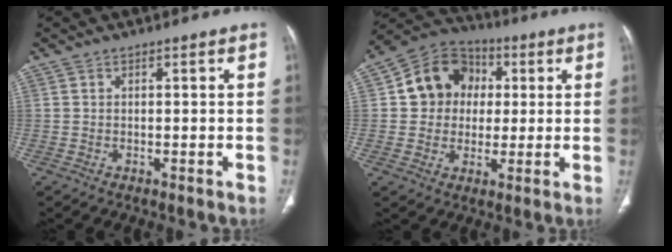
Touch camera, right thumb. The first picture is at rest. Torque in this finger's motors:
{"motor_torque": [0.24, 0.30, -0.09, 0.15, 0.09]}